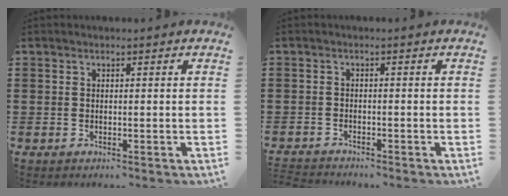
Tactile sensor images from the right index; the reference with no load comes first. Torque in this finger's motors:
{"motor_torque": [-1.20, 0.94, -1.06, -0.11]}